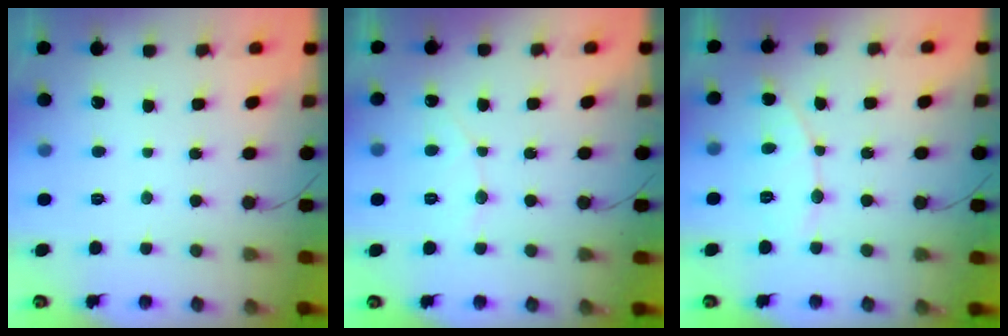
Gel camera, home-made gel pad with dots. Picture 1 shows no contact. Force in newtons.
{"total": 4.2, "press": 4.2, "slide": 0.2}
{"total": 6.5, "press": 6.5, "slide": 0.4}